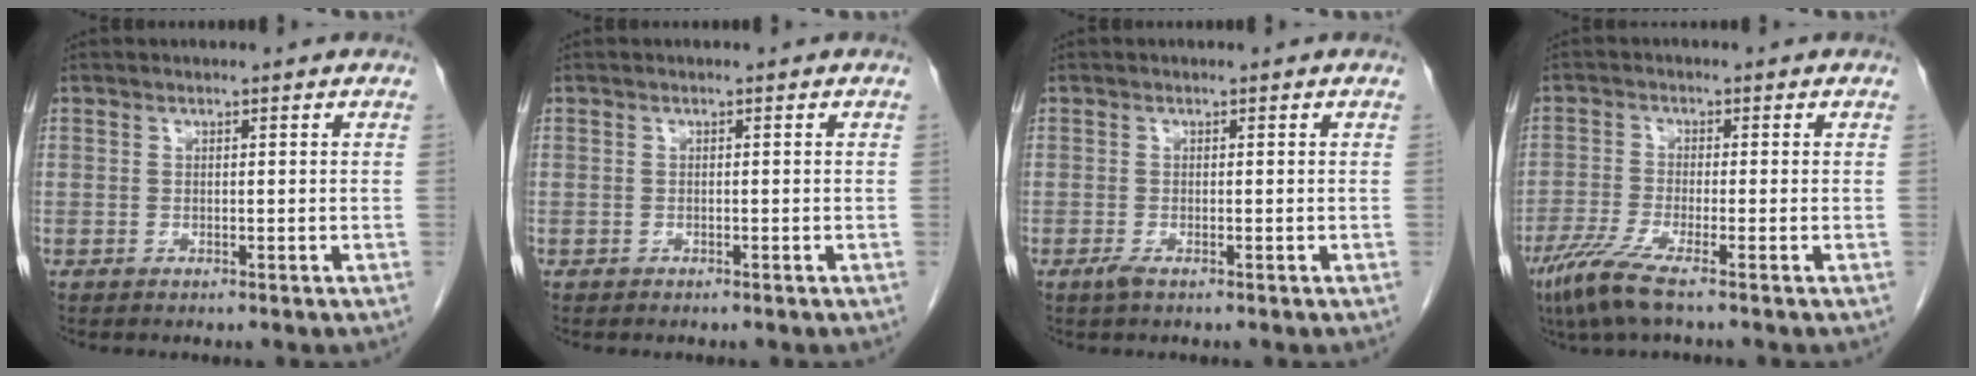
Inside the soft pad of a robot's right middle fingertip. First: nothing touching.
{"total": 0.0}
{"total": 1.1, "force": [-0.7, 0.2, 0.8], "torque": [-0.023, -0.003, -0.014]}
{"total": 5.4, "force": [-3.7, -0.1, 4.0], "torque": [-0.087, -0.018, -0.078]}